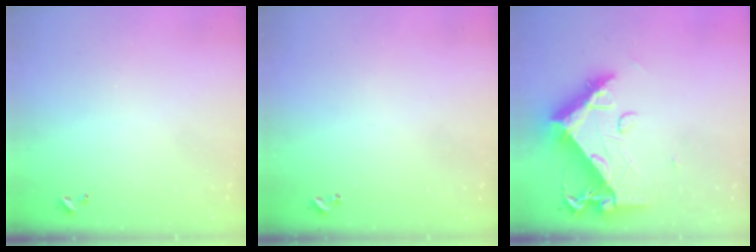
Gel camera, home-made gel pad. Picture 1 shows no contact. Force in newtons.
{"total": 1.0, "press": 1.0, "slide": 0.2}
{"total": 15.2, "press": 15.1, "slide": 1.3}